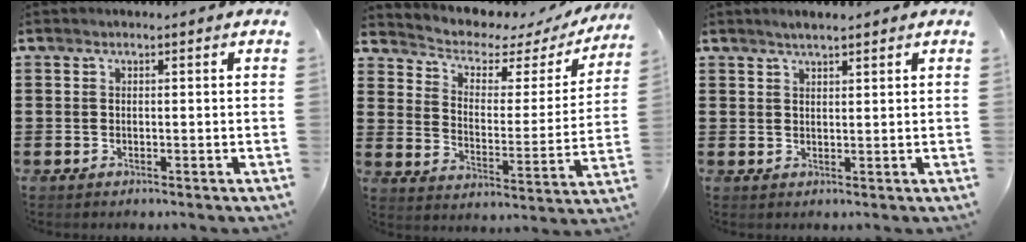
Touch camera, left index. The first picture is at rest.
{"total": 4.1, "force": [3.1, 1.8, 2.0], "torque": [-0.057, -0.023, 0.045]}
{"total": 1.9, "force": [1.7, 0.2, 0.9], "torque": [-0.019, 0.004, 0.031]}